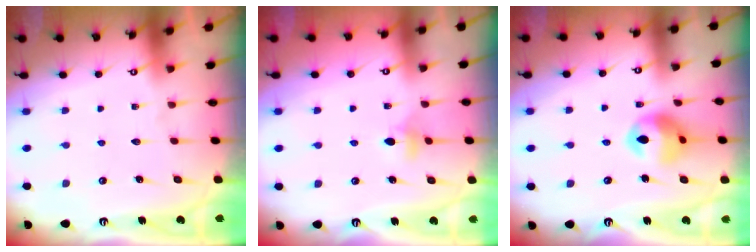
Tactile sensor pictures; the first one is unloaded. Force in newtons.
{"total": 4.4, "press": 4.3, "slide": 0.8}
{"total": 12.1, "press": 12.0, "slide": 1.6}